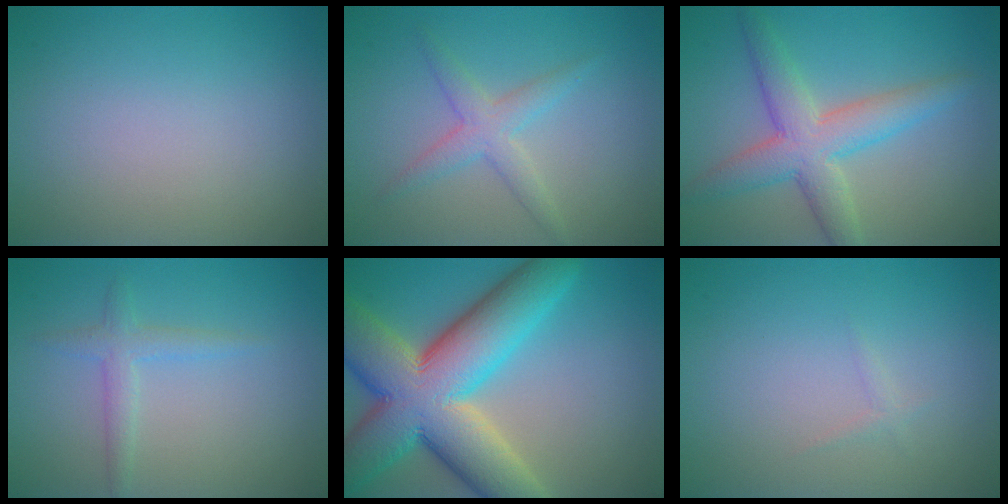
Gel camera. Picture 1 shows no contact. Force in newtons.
{"total": 2.6, "press": 2.6, "slide": 0.1}
{"total": 5.4, "press": 5.4, "slide": 0.2}
{"total": 1.9, "press": 1.9, "slide": 0.1}
{"total": 14.6, "press": 14.5, "slide": 0.7}
{"total": 0.5, "press": 0.5, "slide": 0.0}